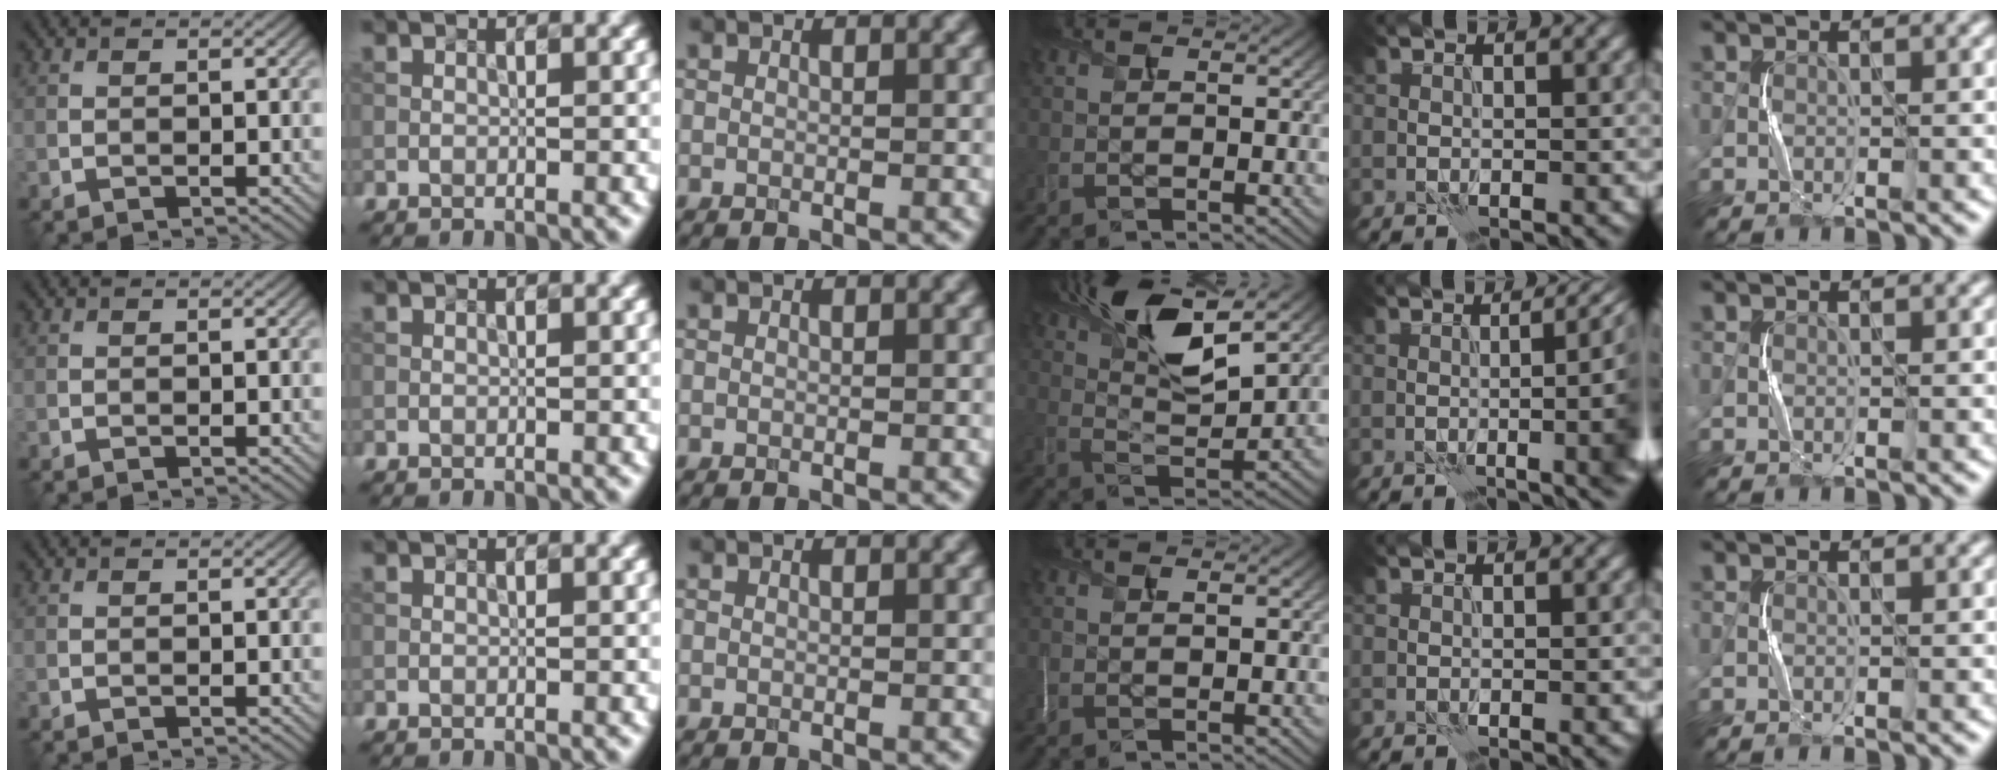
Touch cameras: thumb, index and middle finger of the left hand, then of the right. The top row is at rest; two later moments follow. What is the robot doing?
{"motion": "squeeze", "object": "paper clamp"}